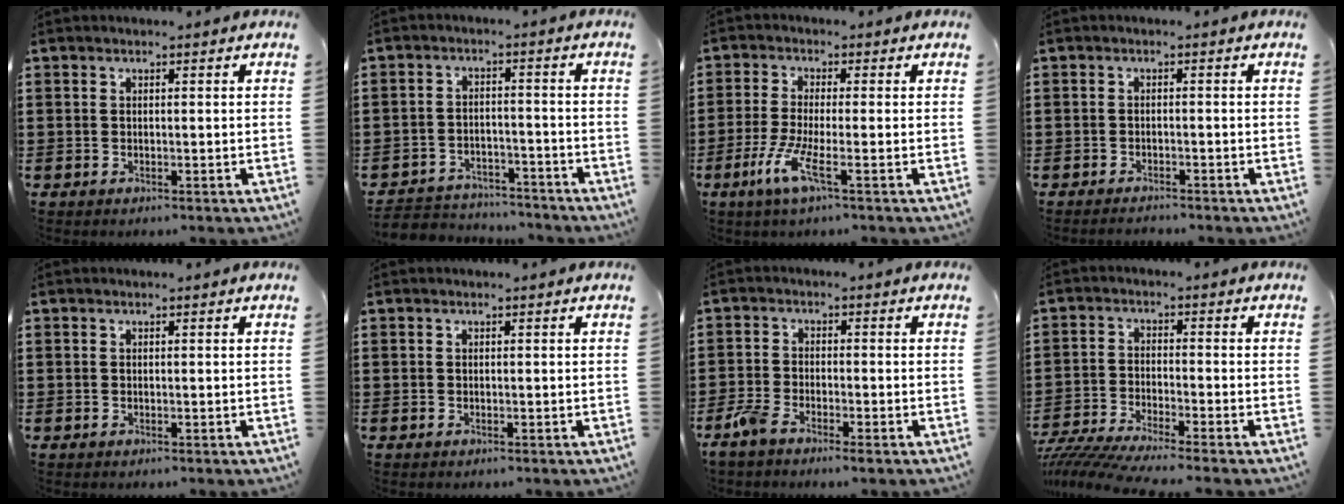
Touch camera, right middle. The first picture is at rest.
{"total": 3.9, "force": [-3.7, 1.0, -0.1], "torque": [-0.006, 0.003, -0.080]}
{"total": 5.7, "force": [-2.4, 0.4, 5.2], "torque": [-0.121, -0.018, -0.050]}
{"total": 1.2, "force": [-1.1, 0.1, 0.2], "torque": [-0.007, 0.000, -0.023]}
{"total": 0.0}
{"total": 0.0}
{"total": 3.4, "force": [-2.6, 0.9, 2.1], "torque": [-0.063, -0.003, -0.057]}
{"total": 5.5, "force": [-5.2, -0.5, 1.5], "torque": [-0.053, -0.024, -0.110]}